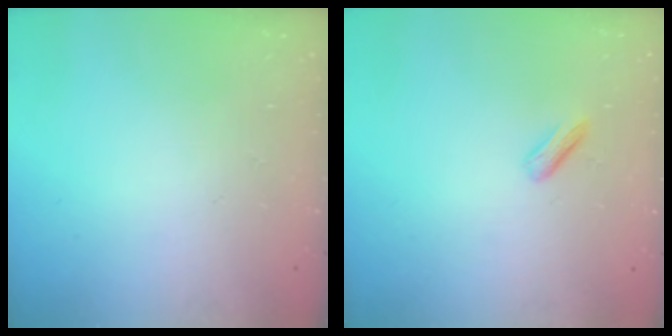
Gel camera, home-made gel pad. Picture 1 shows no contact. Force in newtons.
{"total": 2.8, "press": 2.7, "slide": 0.9}